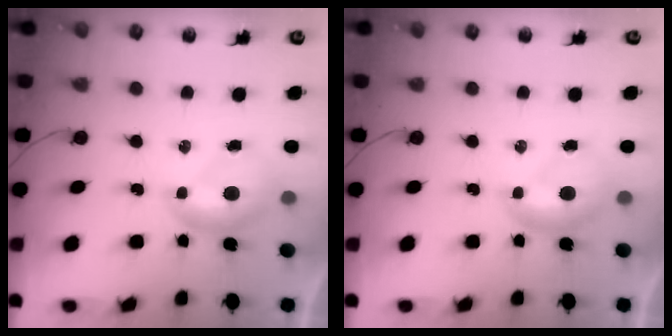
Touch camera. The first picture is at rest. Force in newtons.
{"total": 0.0}